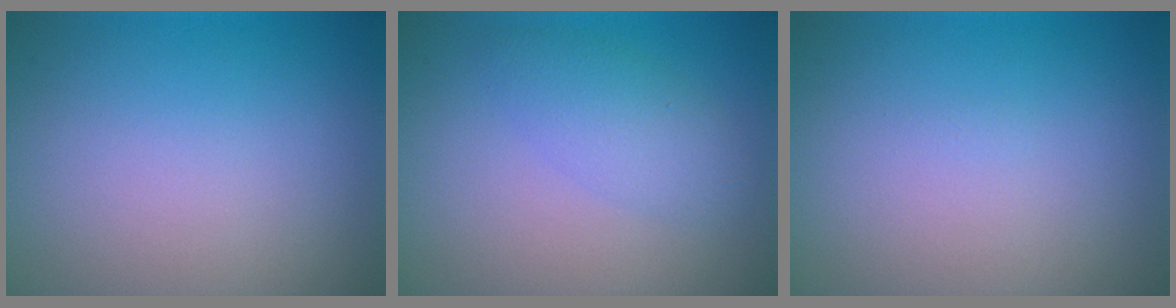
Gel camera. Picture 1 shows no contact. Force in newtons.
{"total": 2.7, "press": 2.7, "slide": 0.1}
{"total": 0.0}